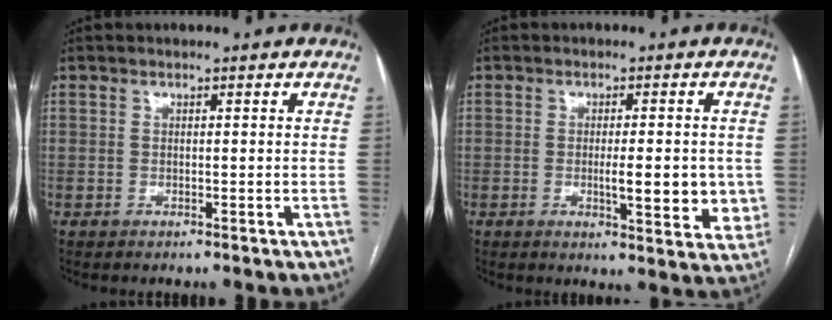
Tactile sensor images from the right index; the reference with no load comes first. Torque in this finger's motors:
{"motor_torque": [1.07, -0.12, 0.58, 0.10]}